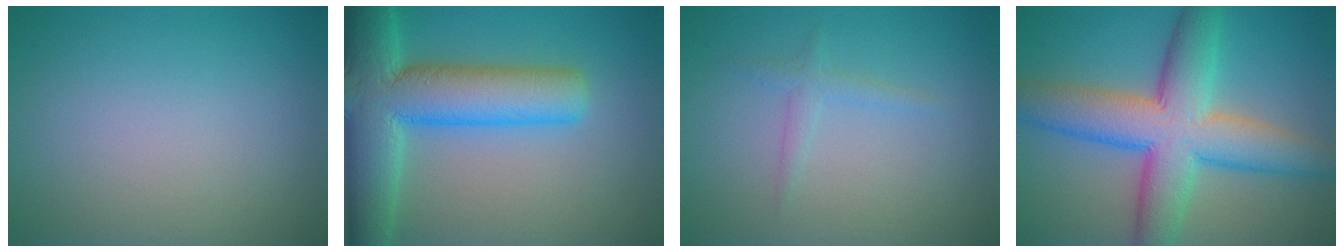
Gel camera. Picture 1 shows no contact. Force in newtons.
{"total": 10.7, "press": 10.7, "slide": 0.5}
{"total": 1.3, "press": 1.3, "slide": 0.1}
{"total": 9.9, "press": 9.9, "slide": 0.4}